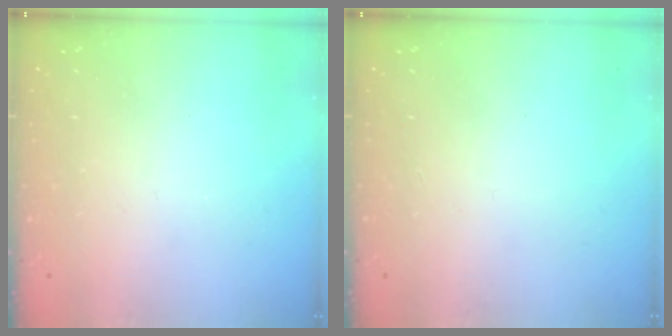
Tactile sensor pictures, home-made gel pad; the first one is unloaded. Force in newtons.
{"total": 0.0}